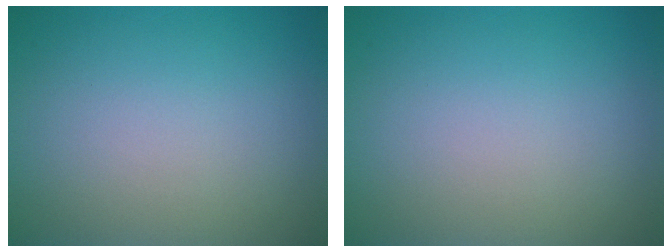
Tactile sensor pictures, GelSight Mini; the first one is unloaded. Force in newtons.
{"total": 0.0}